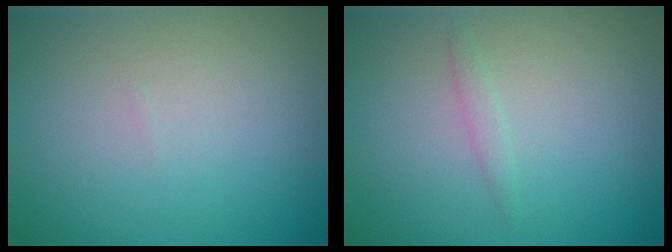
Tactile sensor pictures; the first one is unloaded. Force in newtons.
{"total": 0.8, "press": 0.8, "slide": 0.1}